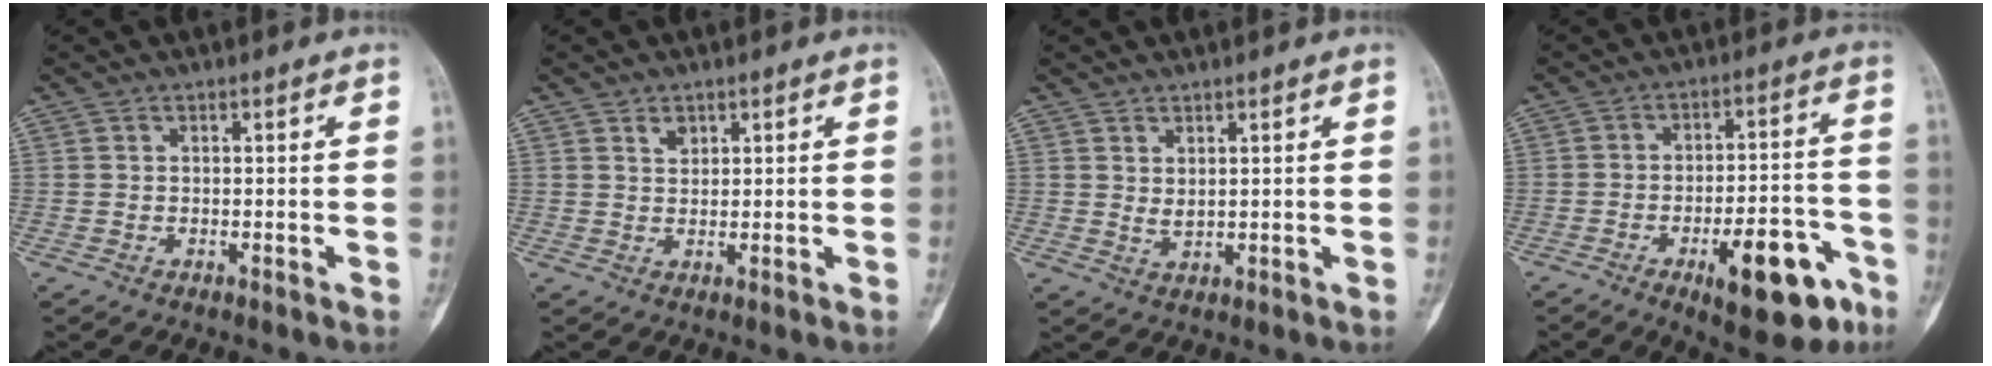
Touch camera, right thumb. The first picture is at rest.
{"total": 2.1, "force": [1.3, 1.4, 0.9], "torque": [-0.004, -0.008, 0.022]}
{"total": 2.0, "force": [0.9, 0.9, 1.5], "torque": [-0.025, -0.012, 0.022]}
{"total": 14.9, "force": [-7.3, 5.7, 11.7], "torque": [-0.140, 0.043, -0.096]}